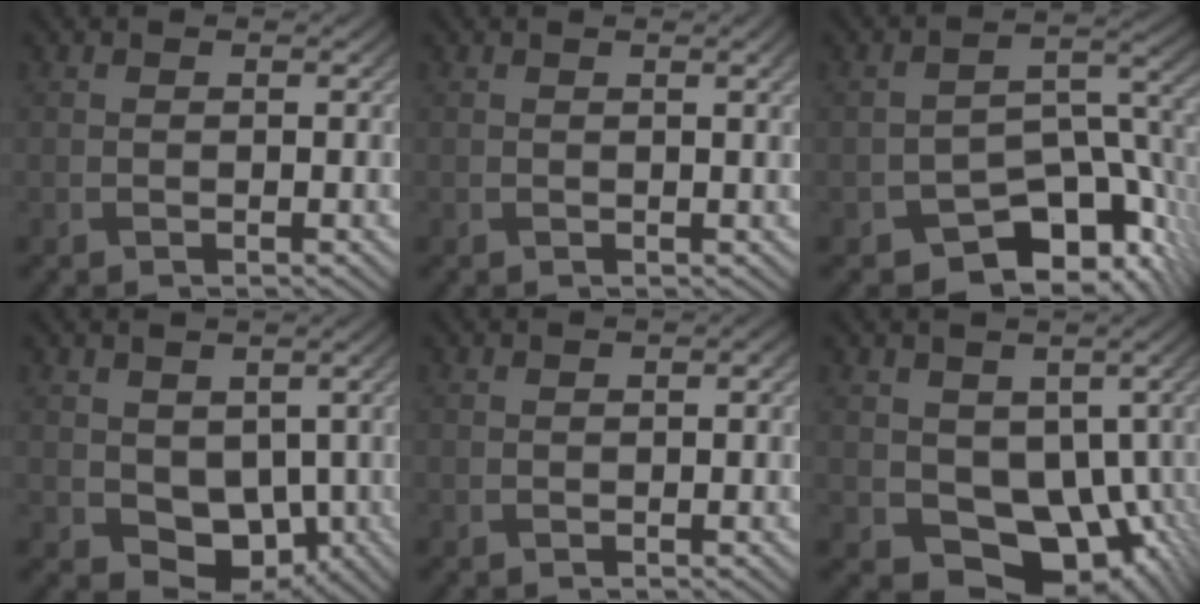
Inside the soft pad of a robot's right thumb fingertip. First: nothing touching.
{"total": 1.8, "force": [0.7, 0.3, 1.7], "torque": [-0.021, 0.004, 0.010]}
{"total": 10.7, "force": [-6.6, 6.0, 6.0], "torque": [-0.075, -0.024, -0.101]}
{"total": 5.9, "force": [0.1, 4.5, 3.8], "torque": [-0.081, -0.022, 0.011]}
{"total": 0.5, "force": [0.1, 0.2, 0.5], "torque": [-0.007, 0.001, 0.003]}
{"total": 10.6, "force": [-0.9, 8.0, 7.0], "torque": [-0.113, -0.042, 0.000]}